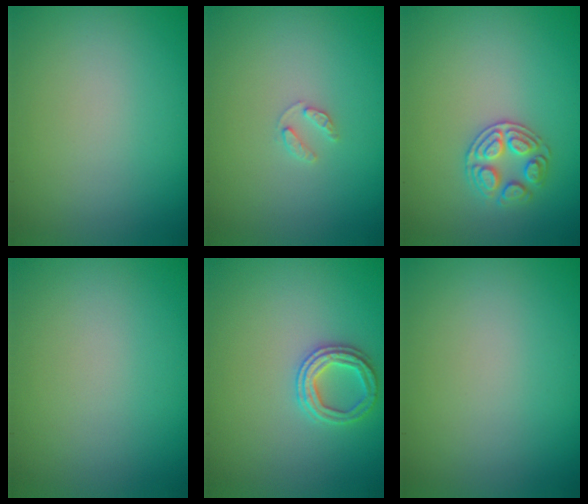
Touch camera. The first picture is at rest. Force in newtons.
{"total": 1.1, "press": 1.1, "slide": 0.2}
{"total": 2.6, "press": 2.6, "slide": 0.4}
{"total": 0.0}
{"total": 2.4, "press": 2.4, "slide": 0.4}
{"total": 0.0}